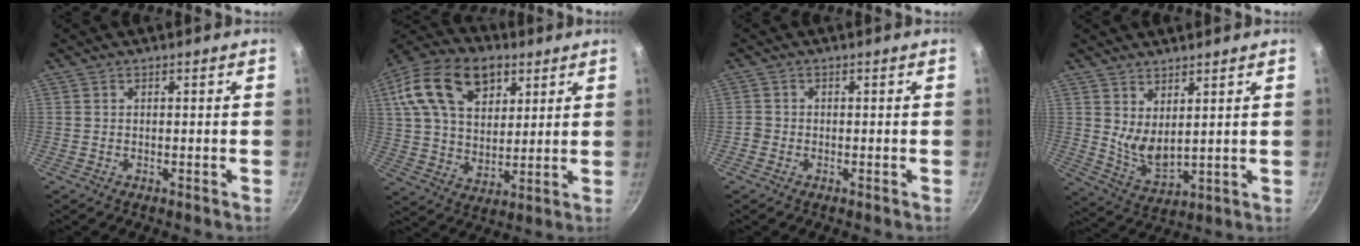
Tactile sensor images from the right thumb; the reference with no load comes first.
{"total": 20.4, "force": [8.7, 13.1, 13.0], "torque": [-0.206, -0.008, 0.143]}
{"total": 1.2, "force": [-0.6, 1.0, 0.2], "torque": [-0.002, 0.004, -0.013]}
{"total": 6.9, "force": [3.7, 3.0, 5.0], "torque": [-0.079, -0.044, 0.076]}